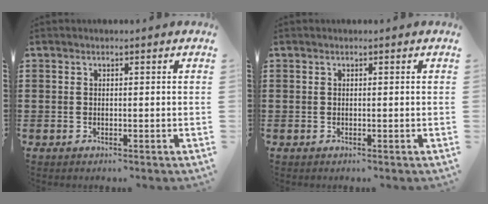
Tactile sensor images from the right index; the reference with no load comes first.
{"total": 0.0}